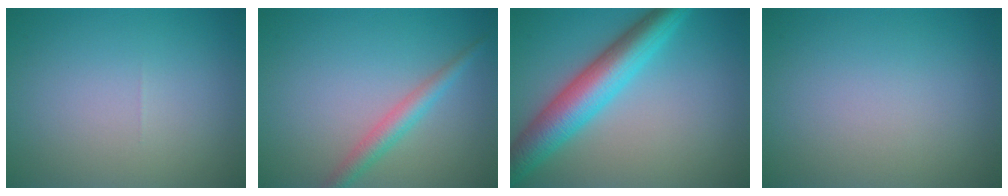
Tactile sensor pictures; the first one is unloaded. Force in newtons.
{"total": 2.5, "press": 2.5, "slide": 0.0}
{"total": 7.0, "press": 7.0, "slide": 0.1}
{"total": 0.0}